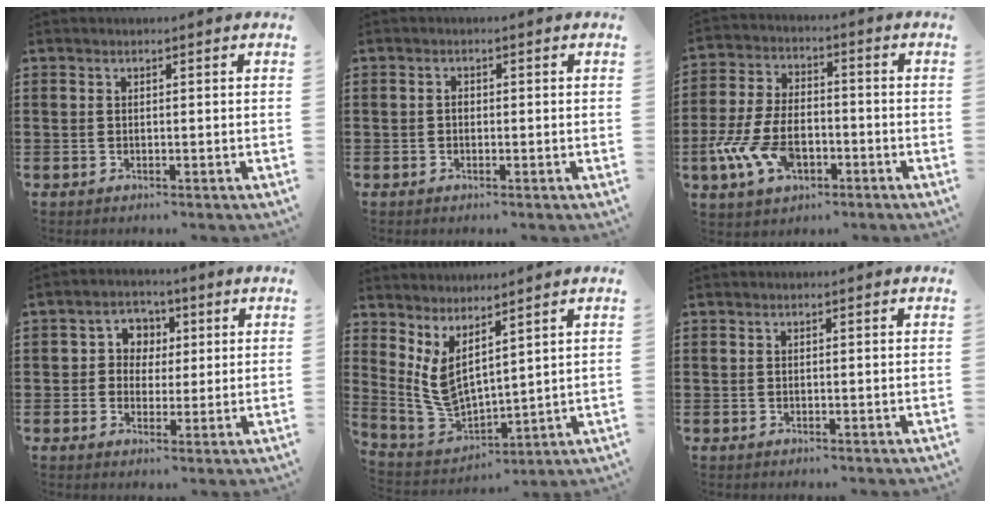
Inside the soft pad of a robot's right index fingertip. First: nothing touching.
{"total": 0.9, "force": [-0.2, 0.6, 0.7], "torque": [-0.015, 0.001, -0.003]}
{"total": 9.6, "force": [-3.4, 5.4, 7.2], "torque": [-0.174, -0.003, -0.064]}
{"total": 3.7, "force": [0.3, 3.6, 1.1], "torque": [-0.038, 0.016, 0.000]}
{"total": 5.7, "force": [2.2, 2.9, 4.3], "torque": [-0.127, -0.033, 0.037]}
{"total": 0.0}